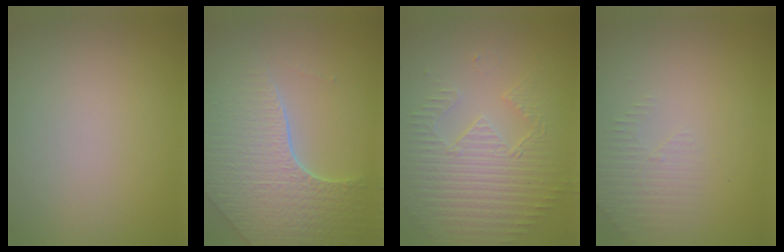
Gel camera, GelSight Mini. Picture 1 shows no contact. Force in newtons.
{"total": 8.2, "press": 5.9, "slide": 5.8}
{"total": 3.8, "press": 3.6, "slide": 1.2}
{"total": 1.9, "press": 1.8, "slide": 0.6}